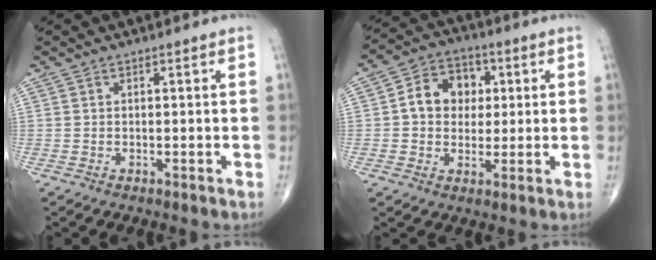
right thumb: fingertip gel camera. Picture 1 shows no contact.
{"total": 9.9, "force": [1.4, 8.0, 5.6], "torque": [-0.055, 0.014, 0.015]}